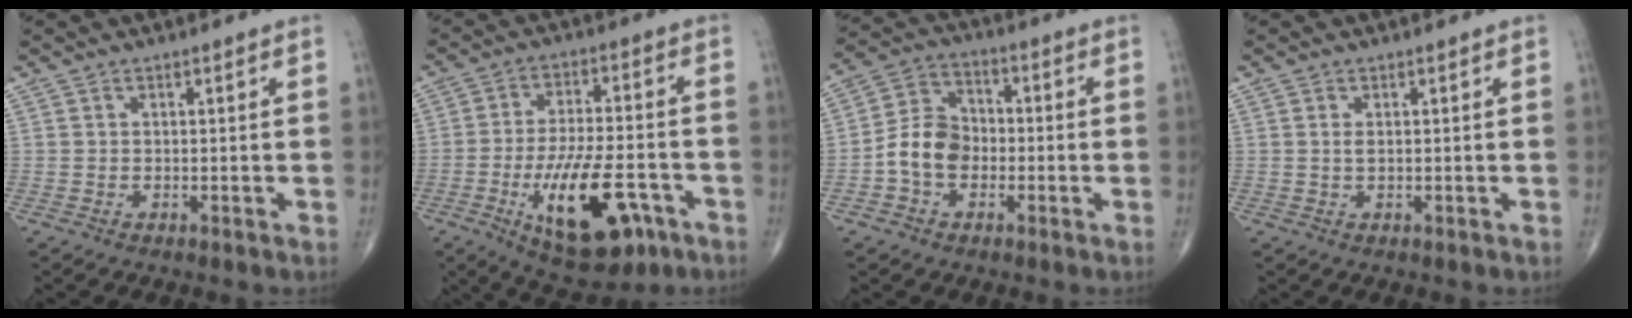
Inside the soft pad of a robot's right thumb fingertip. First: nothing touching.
{"total": 17.2, "force": [-6.8, 7.1, 14.0], "torque": [-0.226, 0.021, -0.096]}
{"total": 8.8, "force": [-2.0, 6.7, 5.3], "torque": [-0.082, 0.034, -0.051]}
{"total": 1.0, "force": [0.2, 0.4, 0.9], "torque": [-0.018, -0.001, 0.004]}